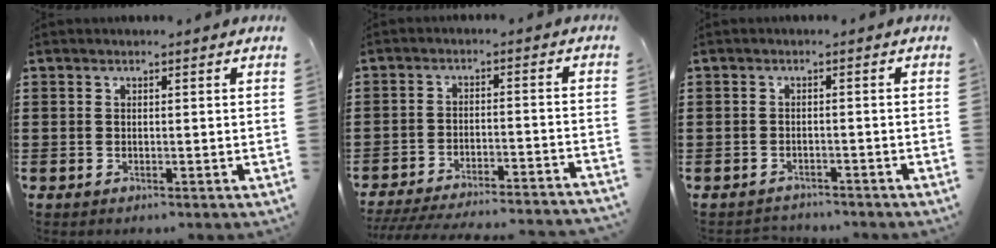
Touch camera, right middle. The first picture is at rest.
{"total": 4.9, "force": [-4.8, -0.1, 1.2], "torque": [-0.025, -0.007, -0.097]}
{"total": 1.8, "force": [-1.7, 0.5, -0.3], "torque": [0.001, 0.002, -0.040]}